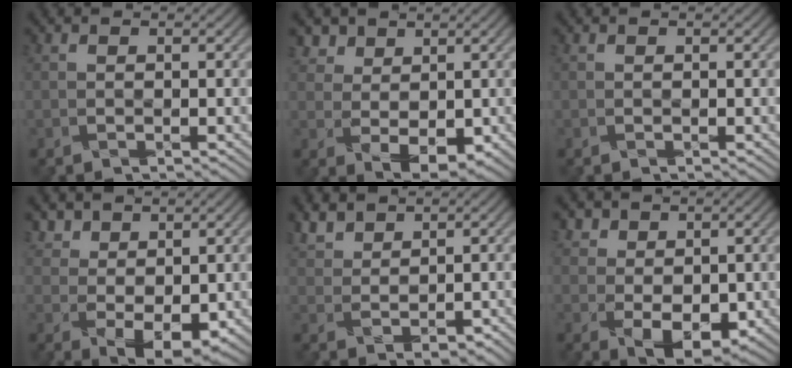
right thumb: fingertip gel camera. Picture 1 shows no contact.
{"total": 4.5, "force": [2.0, 3.3, 2.3], "torque": [-0.050, -0.008, 0.046]}
{"total": 0.0}
{"total": 5.3, "force": [2.4, 3.3, 3.3], "torque": [-0.070, -0.006, 0.056]}
{"total": 3.8, "force": [3.0, 1.8, 1.4], "torque": [-0.041, 0.008, 0.069]}
{"total": 5.1, "force": [1.1, 3.8, 3.3], "torque": [-0.067, -0.008, 0.023]}